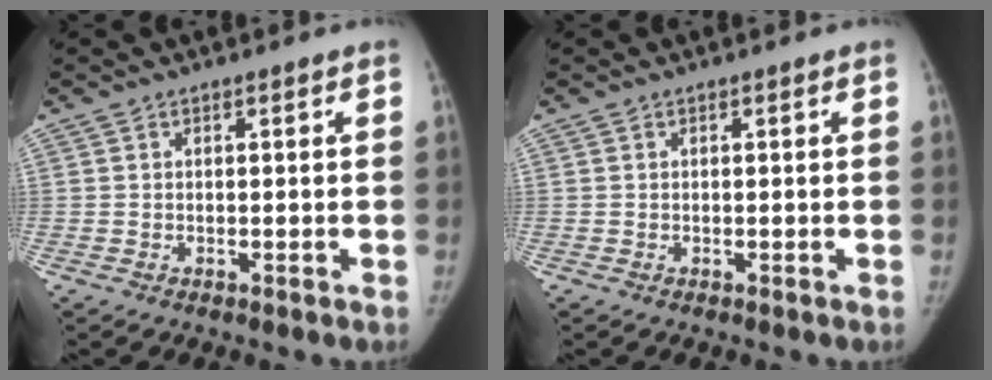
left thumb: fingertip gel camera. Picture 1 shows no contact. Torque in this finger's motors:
{"motor_torque": [-0.03, -0.04, 0.21, 0.00, 0.00]}